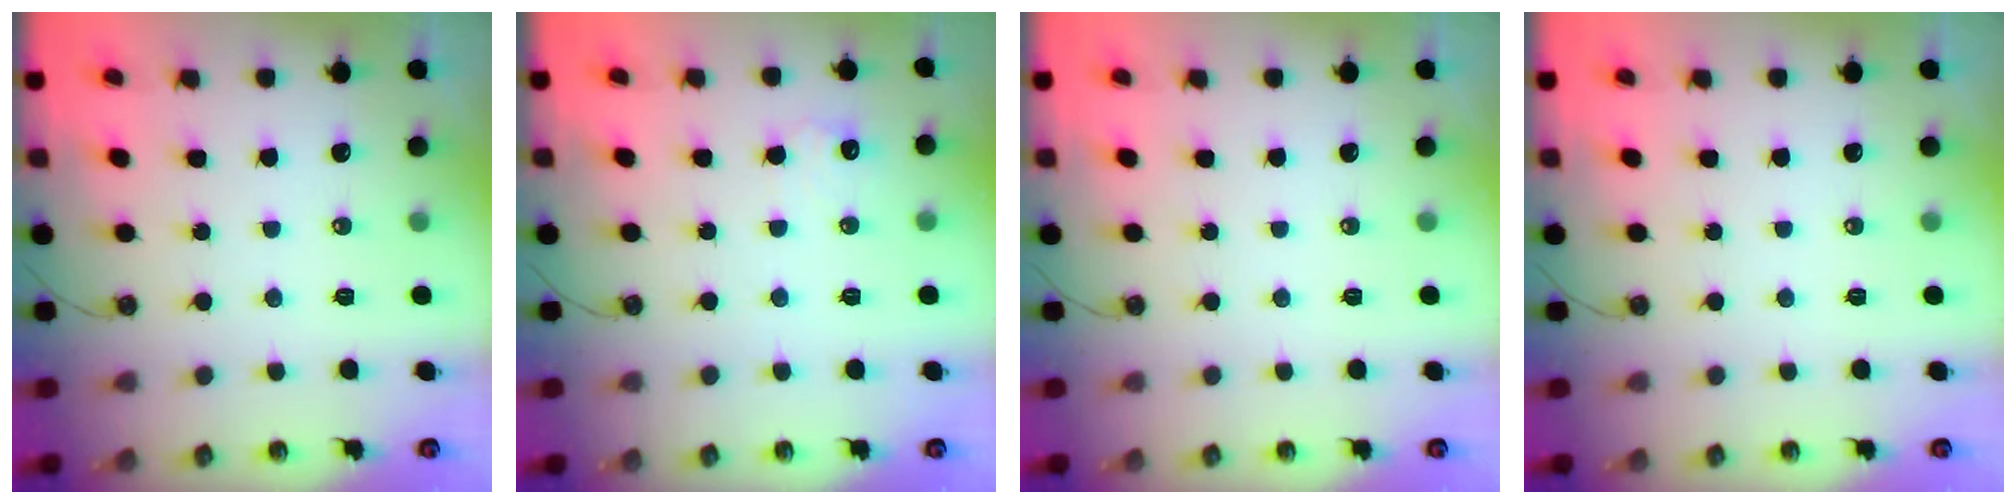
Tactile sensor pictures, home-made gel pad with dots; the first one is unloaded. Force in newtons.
{"total": 7.9, "press": 7.8, "slide": 1.4}
{"total": 0.0}
{"total": 0.0}